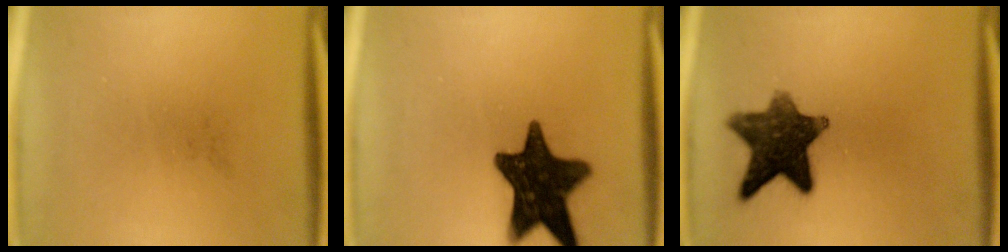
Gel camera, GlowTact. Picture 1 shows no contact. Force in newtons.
{"total": 16.0}
{"total": 11.3}